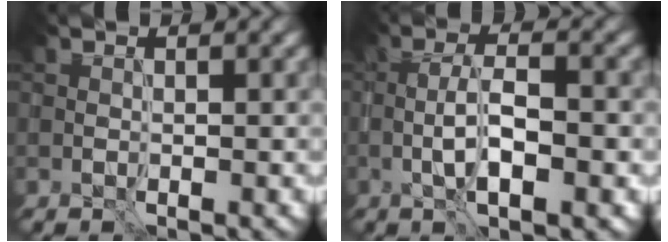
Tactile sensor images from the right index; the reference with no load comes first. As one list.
[{"total": 4.4, "force": [-0.8, 1.2, 4.2], "torque": [-0.078, 0.005, -0.017]}]